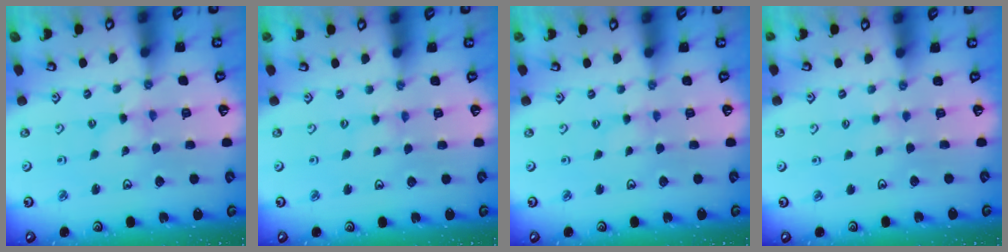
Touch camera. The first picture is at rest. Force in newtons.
{"total": 0.0}
{"total": 0.5, "press": 0.5, "slide": 0.2}
{"total": 1.8, "press": 1.7, "slide": 0.3}